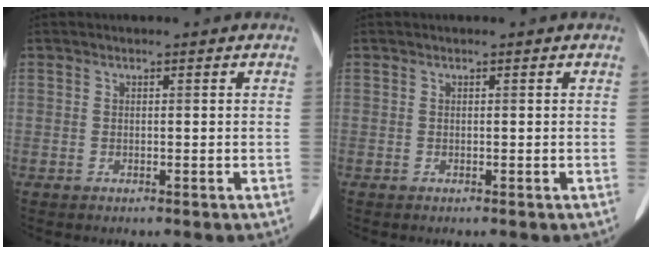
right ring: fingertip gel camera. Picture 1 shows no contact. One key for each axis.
{"total": 0.0}